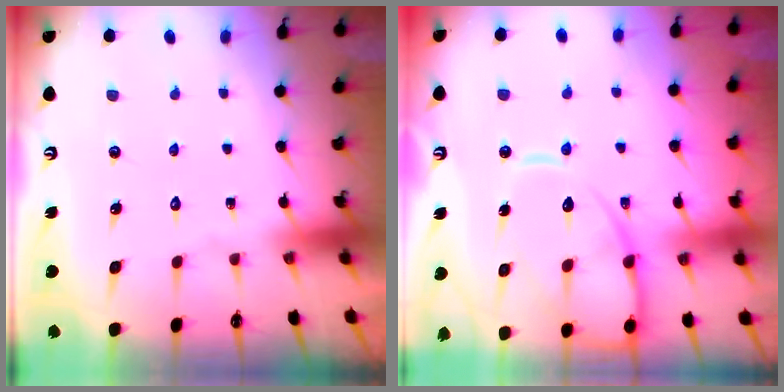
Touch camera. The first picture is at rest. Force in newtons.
{"total": 13.7, "press": 13.6, "slide": 1.4}